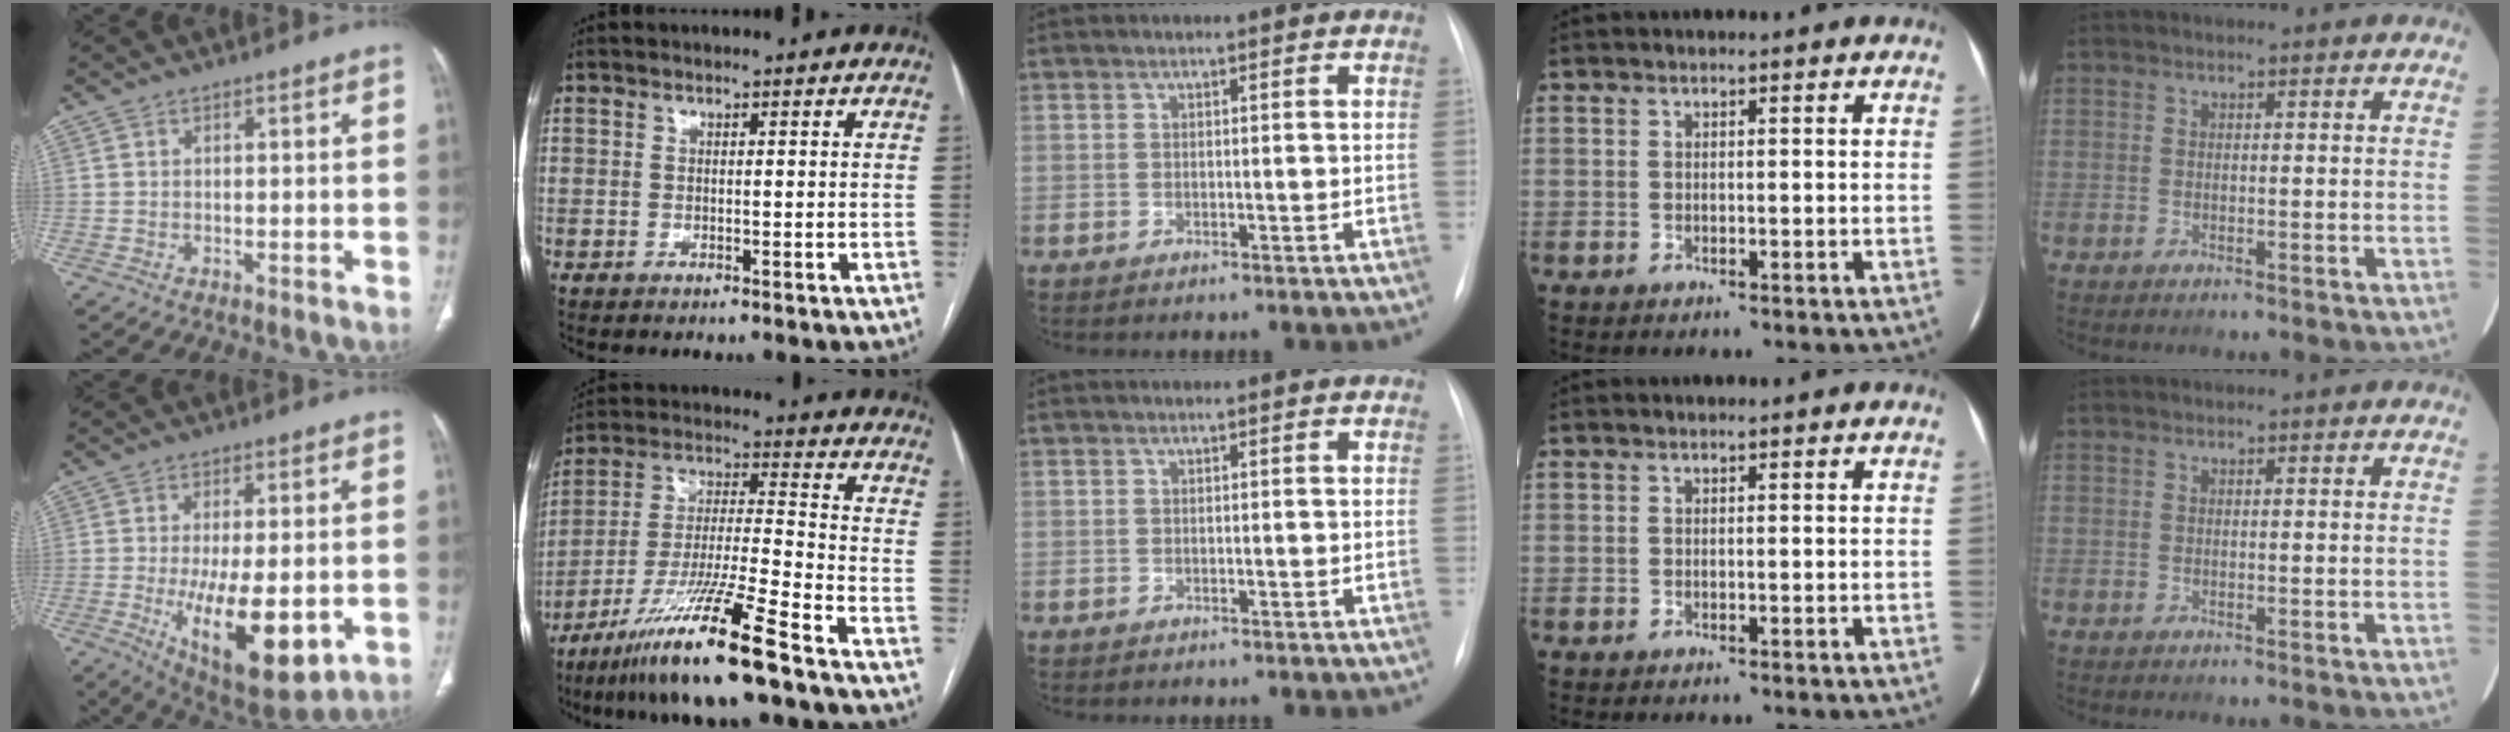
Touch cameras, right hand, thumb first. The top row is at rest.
{"thumb": {"total": 16.4, "force": [-3.4, 6.5, 14.6], "torque": [-0.232, -0.025, -0.033]}, "index": {"total": 16.1, "force": [-10.8, -0.3, 11.9], "torque": [-0.246, -0.033, -0.200]}}